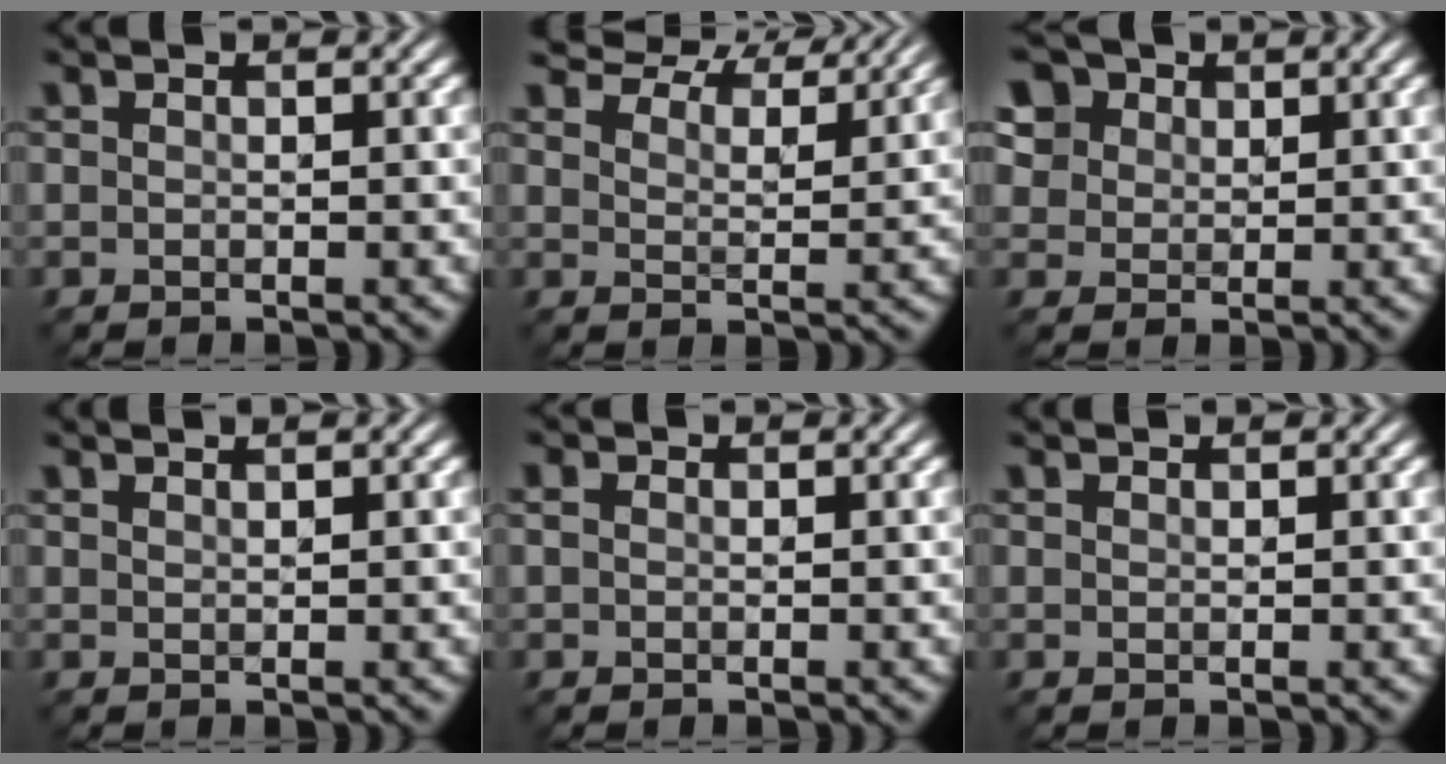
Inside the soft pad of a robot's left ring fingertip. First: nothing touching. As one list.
[{"total": 9.4, "force": [8.5, 2.1, 3.2], "torque": [-0.057, -0.007, 0.120]}, {"total": 7.7, "force": [4.6, 5.3, 3.1], "torque": [-0.086, 0.009, 0.073]}, {"total": 1.3, "force": [1.2, 0.2, 0.5], "torque": [0.002, -0.003, 0.011]}, {"total": 0.8, "force": [0.5, 0.5, 0.5], "torque": [-0.011, 0.002, 0.005]}, {"total": 0.9, "force": [0.9, 0.0, 0.2], "torque": [-0.003, -0.005, 0.010]}]